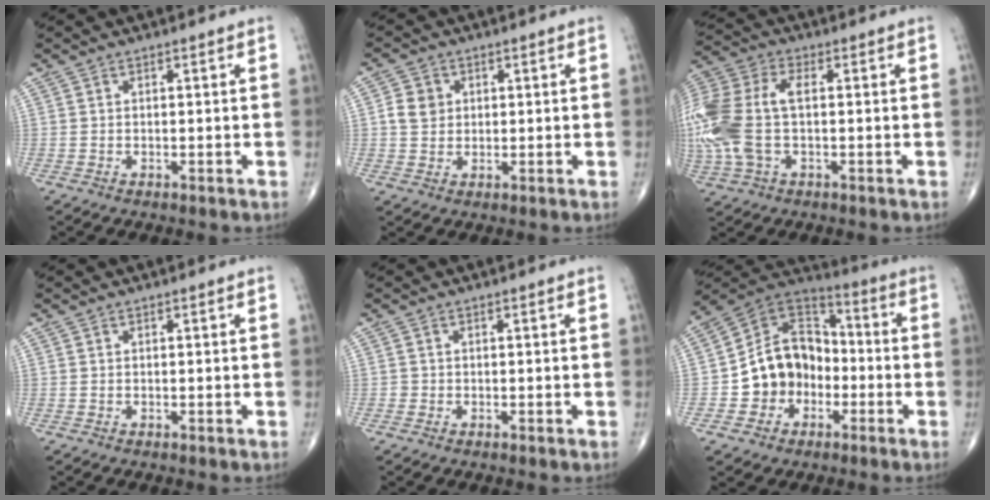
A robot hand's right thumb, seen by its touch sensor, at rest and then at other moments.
{"total": 4.2, "force": [0.8, 3.7, 1.9], "torque": [-0.021, 0.001, 0.012]}
{"total": 17.6, "force": [-0.2, 9.8, 14.6], "torque": [-0.380, 0.014, -0.003]}
{"total": 0.0}
{"total": 0.5, "force": [-0.2, 0.5, 0.0], "torque": [0.001, 0.003, -0.004]}
{"total": 14.4, "force": [-3.4, 11.7, 7.6], "torque": [-0.081, 0.054, -0.069]}